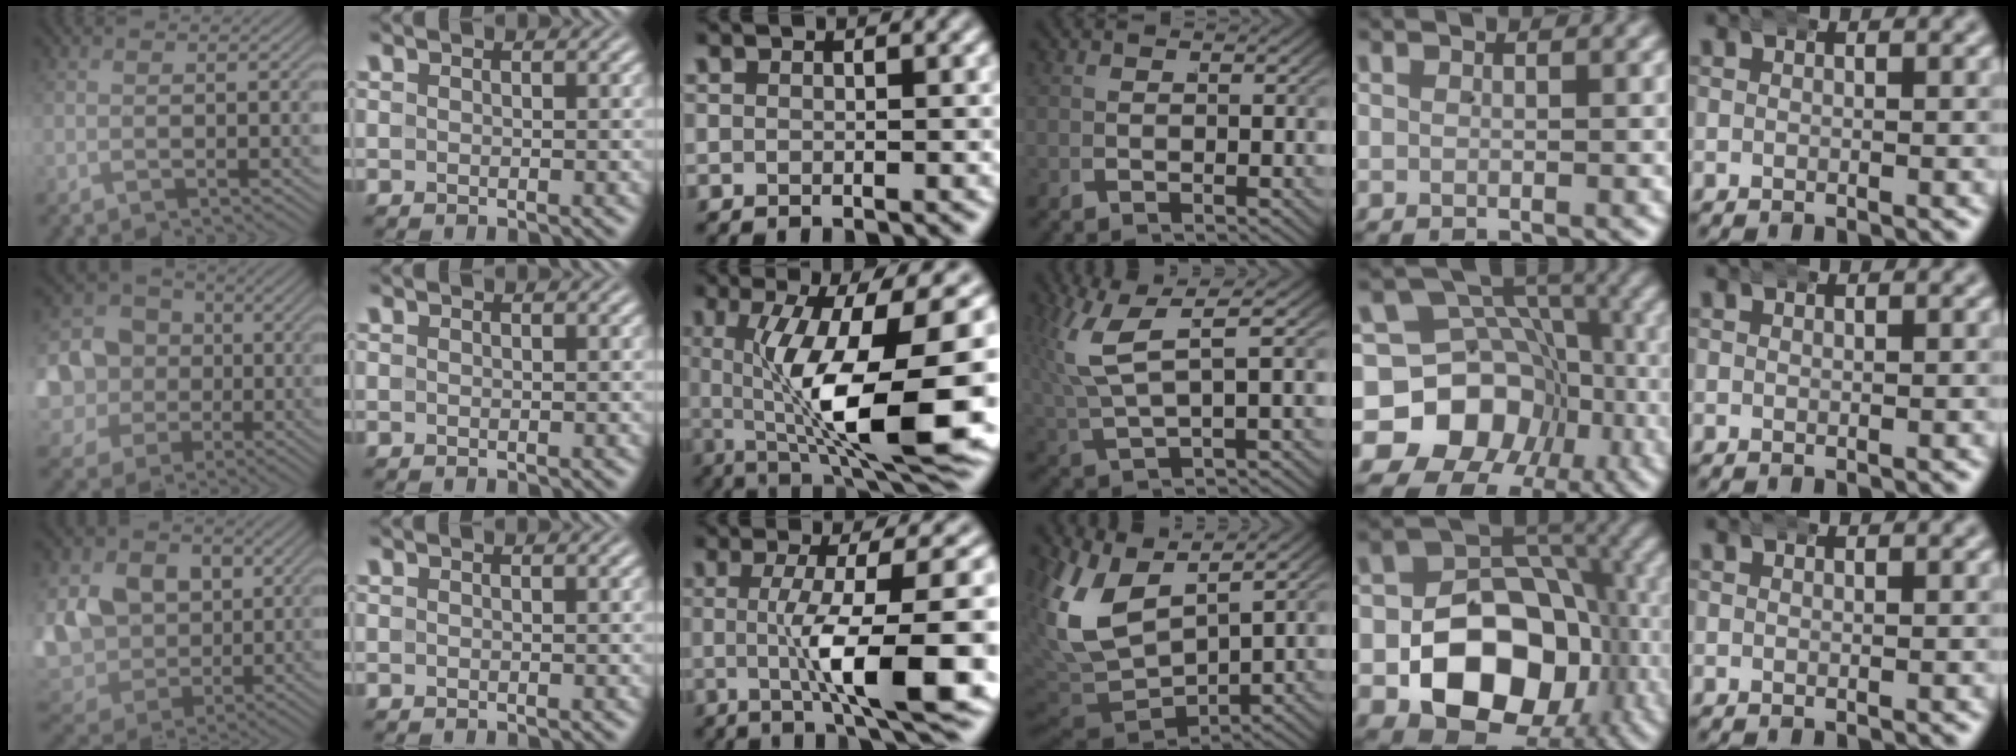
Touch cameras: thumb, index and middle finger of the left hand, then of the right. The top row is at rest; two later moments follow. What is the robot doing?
{"motion": "wrap", "object": "arm wrap"}